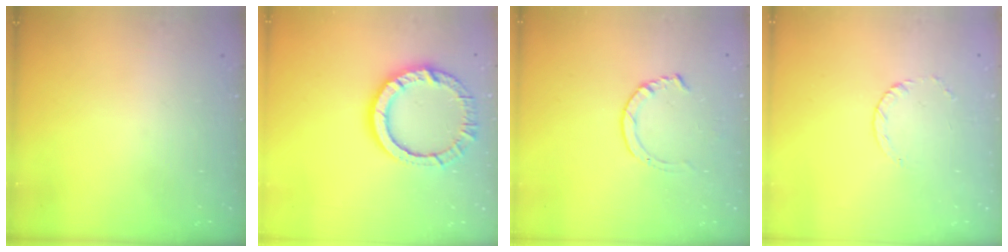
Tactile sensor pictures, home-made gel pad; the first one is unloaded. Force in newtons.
{"total": 12.7, "press": 12.6, "slide": 0.9}
{"total": 3.5, "press": 3.5, "slide": 0.4}
{"total": 2.4, "press": 2.4, "slide": 0.3}